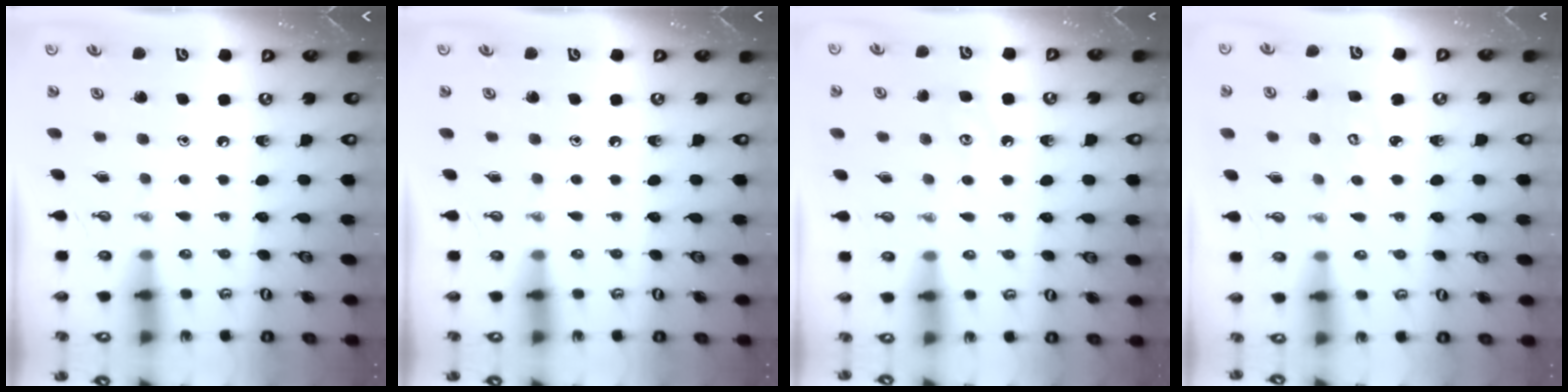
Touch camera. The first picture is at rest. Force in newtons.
{"total": 0.0}
{"total": 4.3, "press": 4.2, "slide": 0.8}
{"total": 3.2, "press": 3.1, "slide": 0.2}